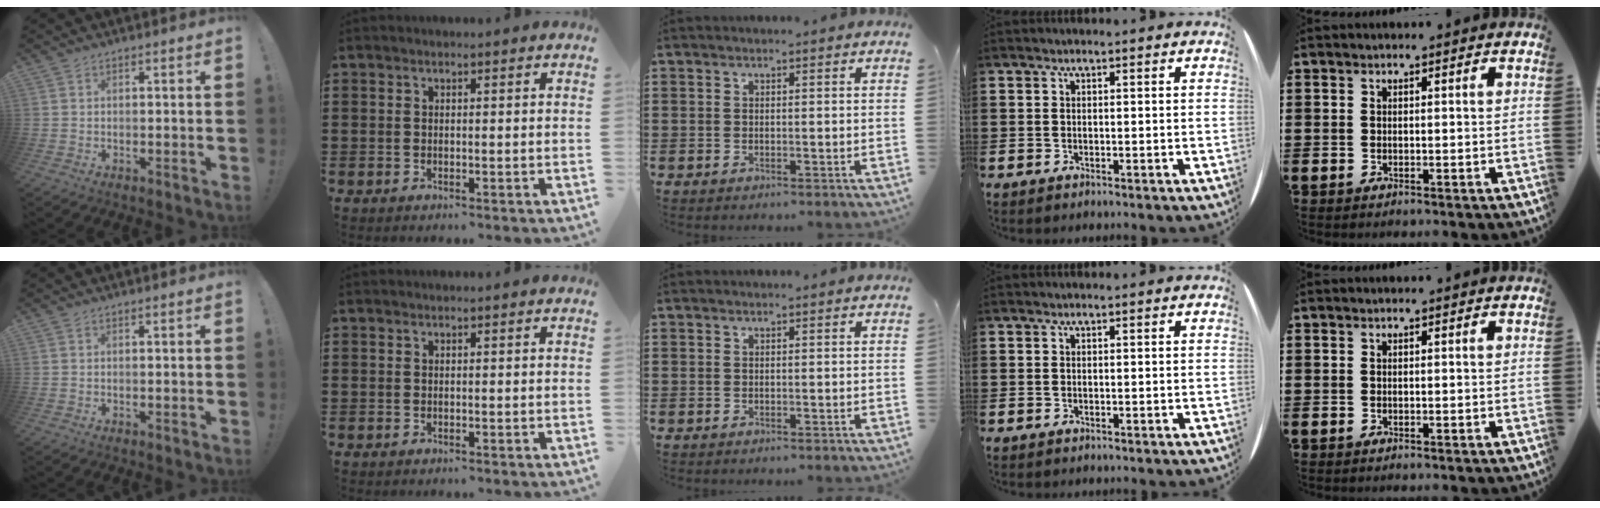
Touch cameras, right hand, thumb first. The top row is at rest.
{}